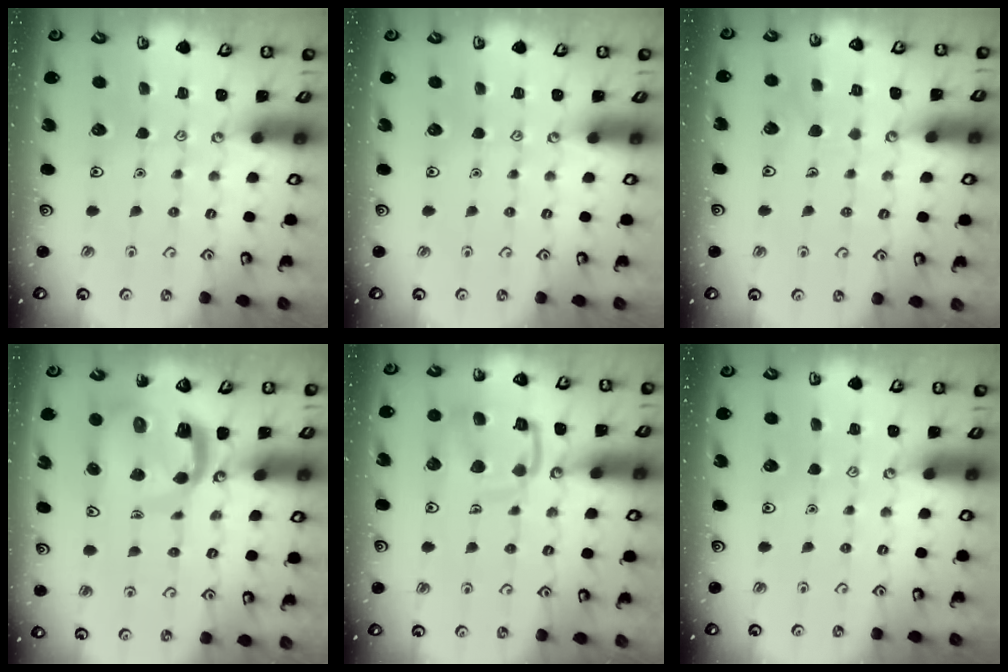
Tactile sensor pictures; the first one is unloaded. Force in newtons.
{"total": 0.0}
{"total": 6.1, "press": 6.1, "slide": 0.4}
{"total": 9.4, "press": 9.4, "slide": 1.3}
{"total": 13.3, "press": 13.2, "slide": 1.5}
{"total": 0.0}